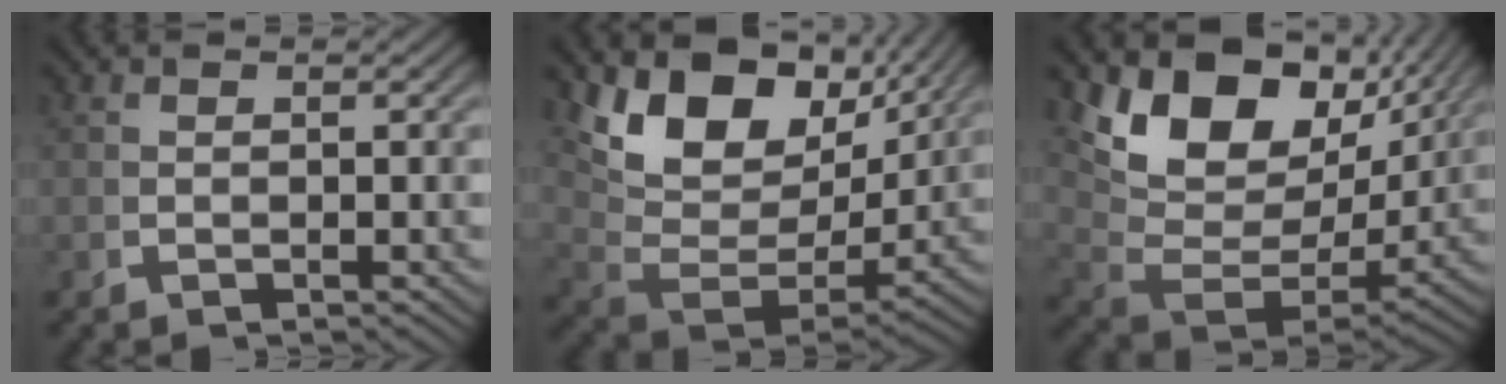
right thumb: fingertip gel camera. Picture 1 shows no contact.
{"total": 11.8, "force": [3.4, 7.2, 8.7], "torque": [-0.170, -0.017, 0.062]}
{"total": 13.2, "force": [2.9, 8.5, 9.7], "torque": [-0.188, -0.023, 0.054]}